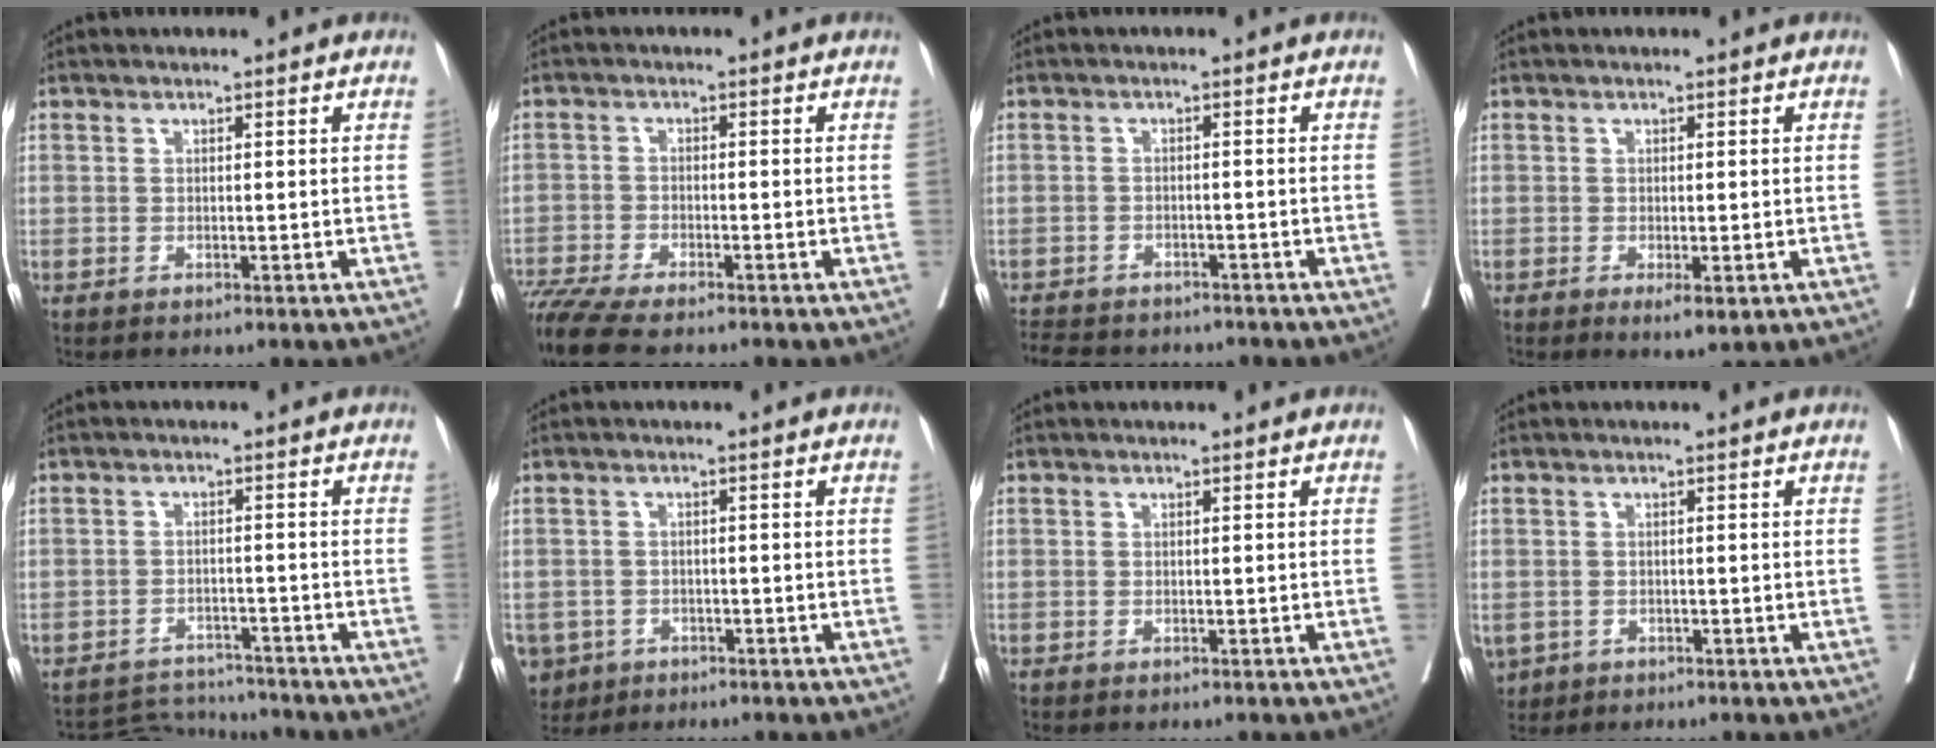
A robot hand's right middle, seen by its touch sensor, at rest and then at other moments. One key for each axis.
{"total": 8.6, "fx": -7.3, "fy": 0.9, "fz": 4.5, "tx": -0.082, "ty": -0.017, "tz": -0.124}
{"total": 10.6, "fx": -9.2, "fy": 3.8, "fz": 3.8, "tx": -0.083, "ty": -0.008, "tz": -0.122}
{"total": 2.6, "fx": -1.0, "fy": 0.6, "fz": 2.3, "tx": -0.033, "ty": -0.007, "tz": -0.009}
{"total": 5.4, "fx": -5.1, "fy": 0.1, "fz": -1.5, "tx": 0.024, "ty": 0.003, "tz": -0.081}
{"total": 5.9, "fx": -3.2, "fy": 4.8, "fz": 1.2, "tx": -0.032, "ty": 0.001, "tz": -0.048}
{"total": 0.0}
{"total": 3.8, "fx": -1.9, "fy": 3.1, "fz": 1.2, "tx": -0.029, "ty": -0.004, "tz": -0.025}